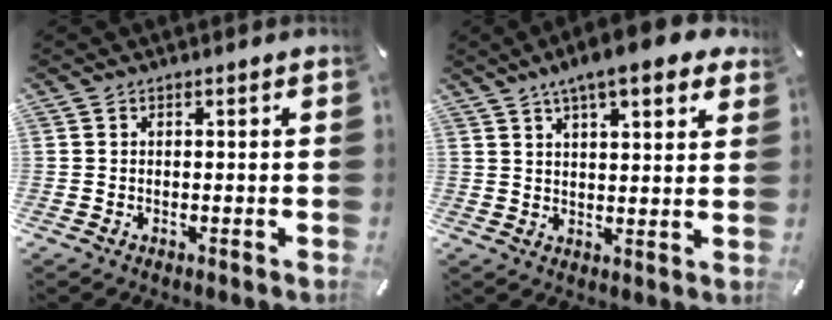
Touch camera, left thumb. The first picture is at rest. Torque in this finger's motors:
{"motor_torque": [0.83, 0.54, 1.39, -1.38, 0.30]}